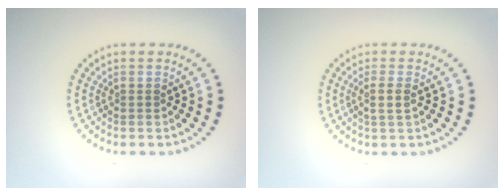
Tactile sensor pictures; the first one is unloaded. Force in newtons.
{"total": 1.5, "press": 1.3, "slide": 0.7}